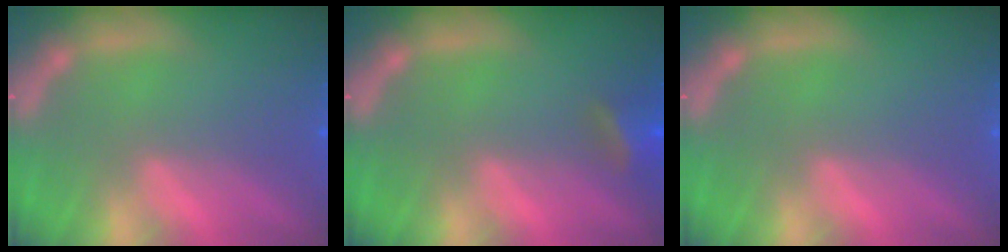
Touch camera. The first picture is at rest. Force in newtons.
{"total": 2.9}
{"total": 0.0}